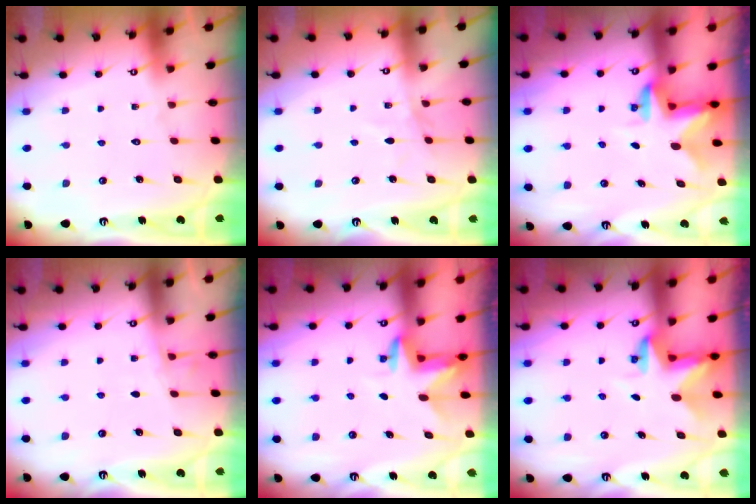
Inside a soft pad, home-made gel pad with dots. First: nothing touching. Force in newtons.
{"total": 2.9, "press": 2.8, "slide": 0.4}
{"total": 2.4, "press": 2.4, "slide": 0.4}
{"total": 2.6, "press": 2.5, "slide": 0.4}
{"total": 3.4, "press": 3.3, "slide": 0.3}
{"total": 3.0, "press": 3.0, "slide": 0.2}